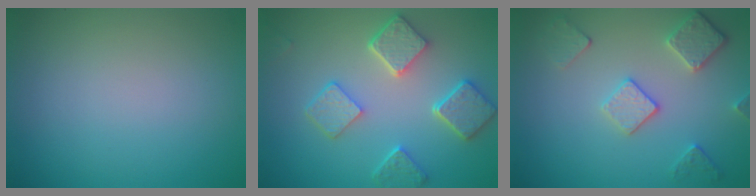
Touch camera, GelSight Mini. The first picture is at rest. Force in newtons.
{"total": 5.5, "press": 4.3, "slide": 3.3}
{"total": 3.6, "press": 3.1, "slide": 1.8}